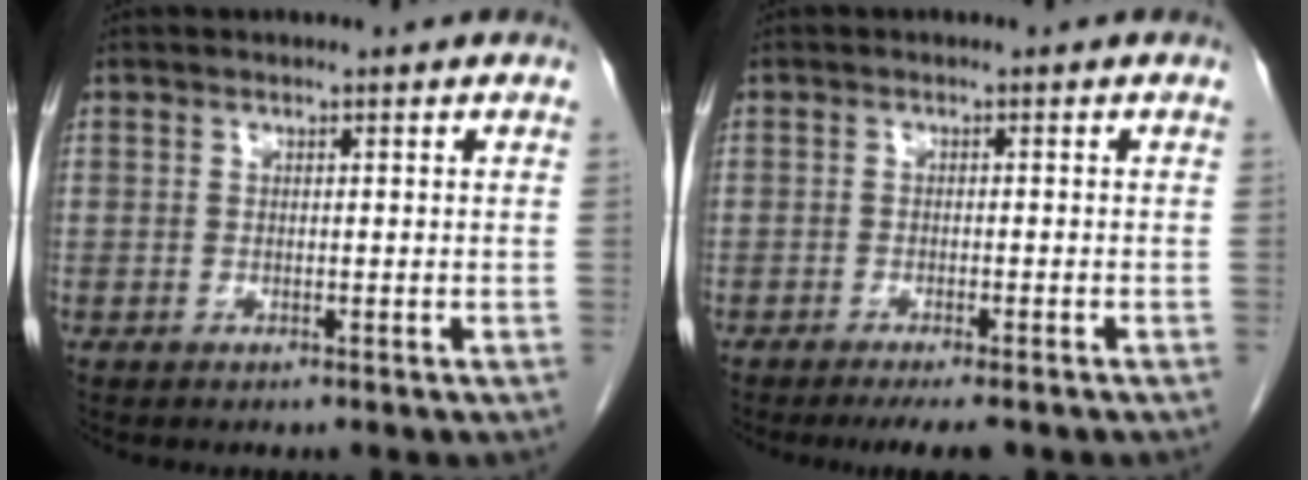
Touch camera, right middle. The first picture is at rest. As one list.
[{"total": 5.7, "force": [-4.5, 0.9, 3.3], "torque": [-0.037, -0.008, -0.064]}]